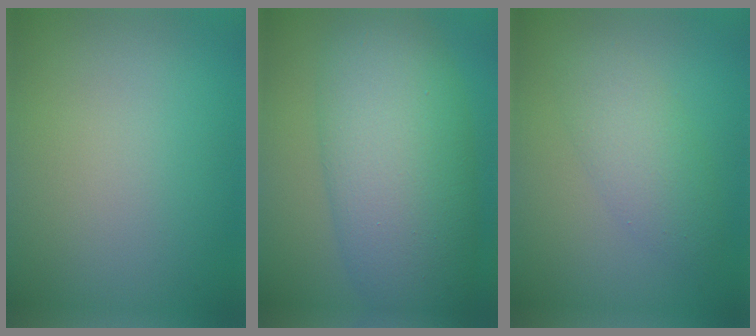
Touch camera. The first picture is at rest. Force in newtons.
{"total": 10.3, "press": 10.3, "slide": 0.3}
{"total": 2.3, "press": 2.3, "slide": 0.2}